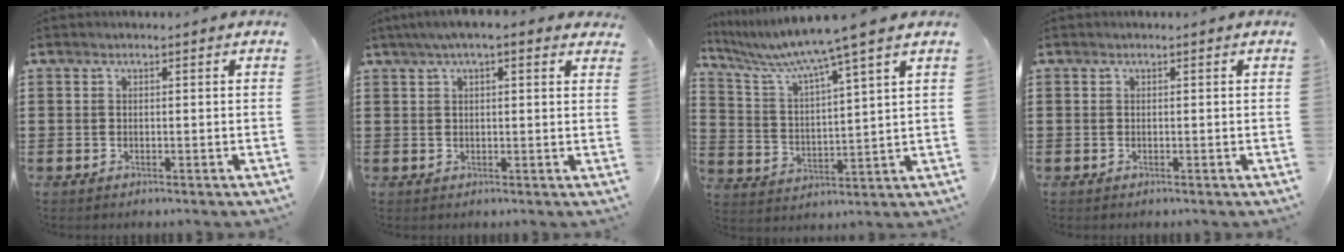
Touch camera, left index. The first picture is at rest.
{"total": 3.7, "force": [2.4, 0.8, 2.8], "torque": [-0.057, 0.007, 0.042]}
{"total": 7.8, "force": [6.3, -1.0, 4.5], "torque": [-0.114, -0.044, 0.098]}
{"total": 0.0}